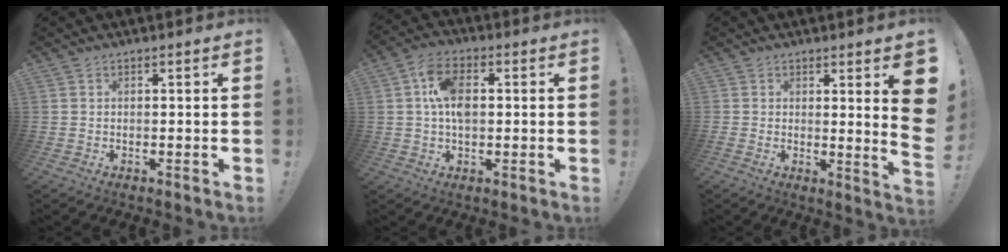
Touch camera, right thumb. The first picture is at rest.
{"total": 9.6, "force": [0.9, 5.7, 7.7], "torque": [-0.149, 0.009, 0.016]}
{"total": 8.1, "force": [2.0, -0.2, 7.8], "torque": [-0.094, -0.036, 0.029]}